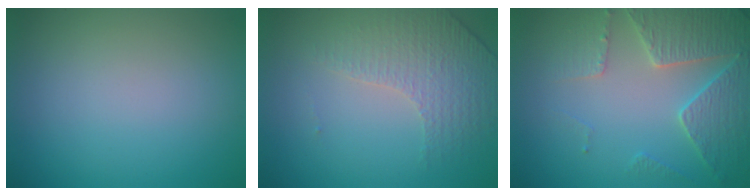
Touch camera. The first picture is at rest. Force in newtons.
{"total": 4.3, "press": 2.9, "slide": 3.2}
{"total": 4.5, "press": 4.3, "slide": 1.4}